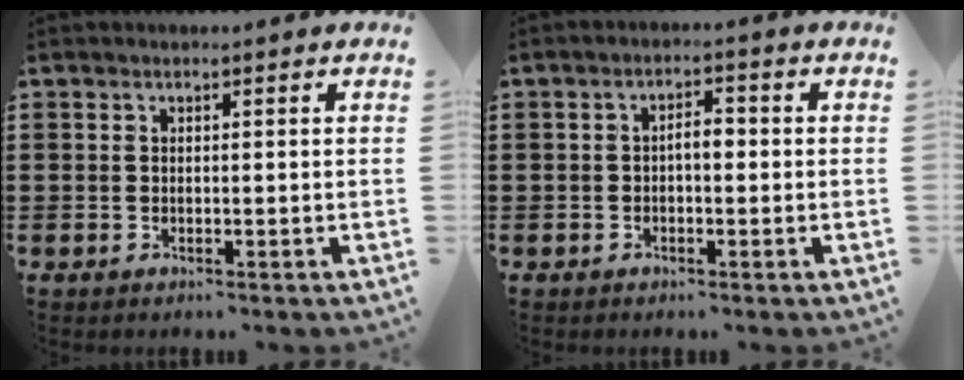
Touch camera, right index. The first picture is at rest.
{"total": 2.8, "force": [-0.4, 1.1, 2.5], "torque": [-0.048, 0.006, -0.010]}